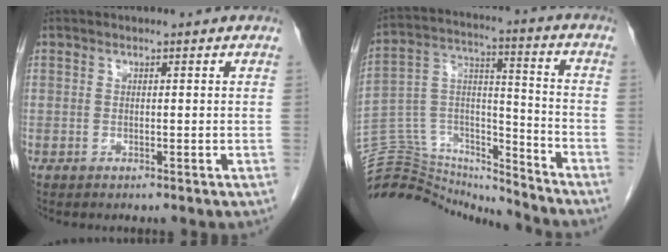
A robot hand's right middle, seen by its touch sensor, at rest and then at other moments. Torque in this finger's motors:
{"motor_torque": [-0.67, -0.79, -0.31, -0.14]}